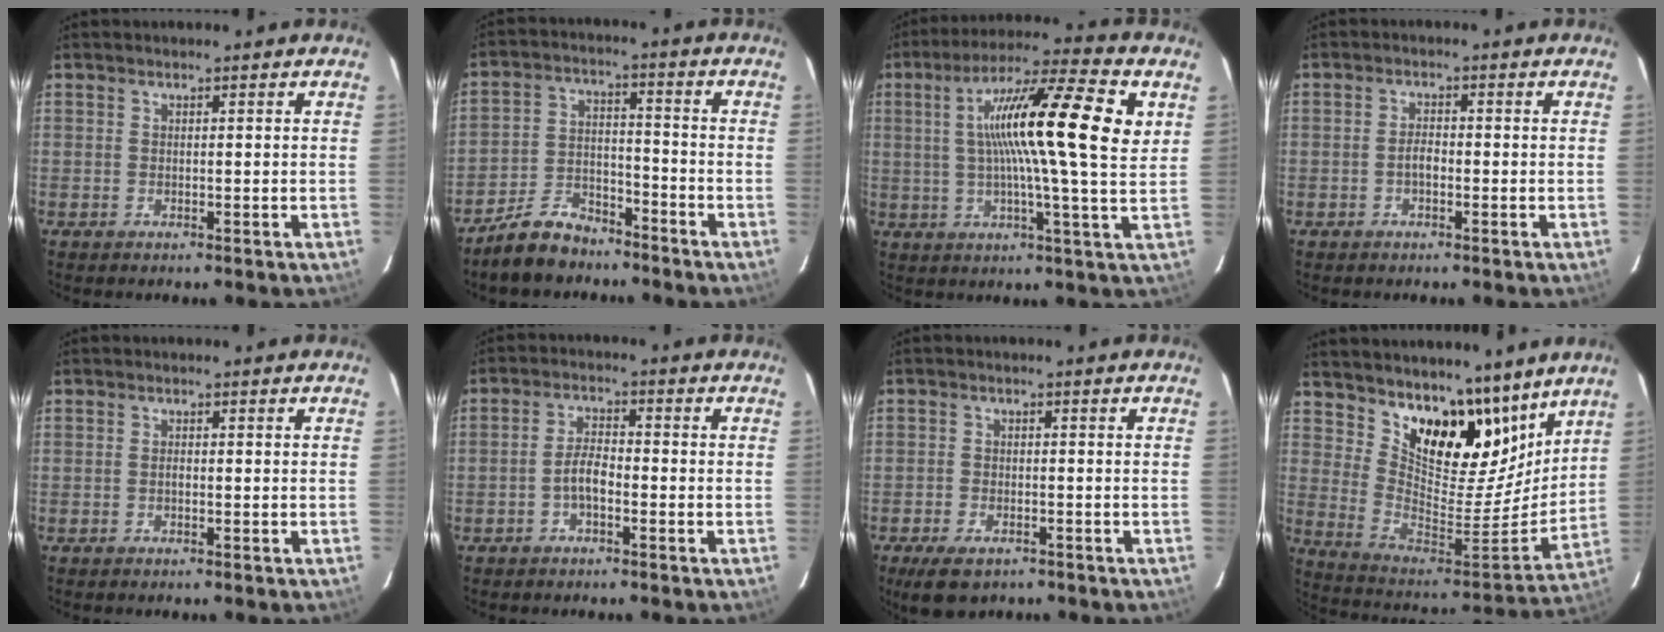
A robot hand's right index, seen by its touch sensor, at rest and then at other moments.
{"total": 8.9, "force": [-7.2, 4.3, 3.0], "torque": [-0.080, 0.021, -0.123]}
{"total": 18.8, "force": [5.2, 1.2, 18.0], "torque": [-0.305, 0.029, 0.065]}
{"total": 2.0, "force": [-0.9, 1.0, 1.5], "torque": [-0.032, 0.005, -0.017]}
{"total": 0.7, "force": [-0.3, 0.4, 0.5], "torque": [-0.010, 0.003, -0.006]}
{"total": 3.8, "force": [-1.8, 1.4, 3.0], "torque": [-0.065, 0.011, -0.035]}
{"total": 6.6, "force": [-4.5, 3.4, 3.5], "torque": [-0.087, -0.013, -0.073]}
{"total": 20.5, "force": [15.1, 9.4, 10.4], "torque": [-0.183, -0.034, 0.268]}